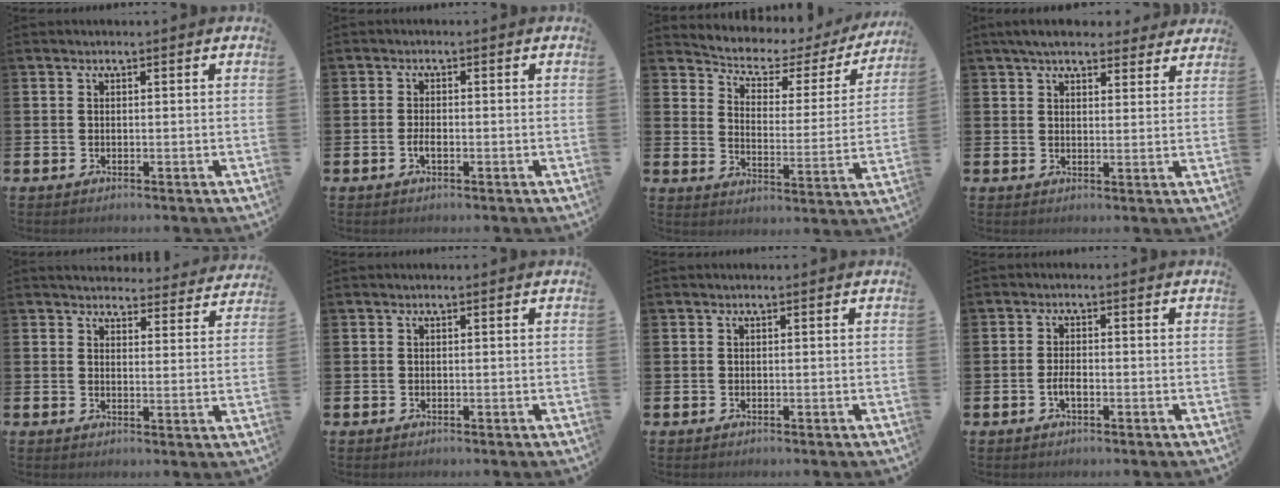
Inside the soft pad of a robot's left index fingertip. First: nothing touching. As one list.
[{"total": 1.5, "force": [-0.5, 0.7, 1.3], "torque": [-0.027, 0.002, -0.009]}, {"total": 4.5, "force": [3.8, 2.2, 1.1], "torque": [-0.052, -0.030, 0.056]}, {"total": 5.7, "force": [5.1, 1.7, 1.7], "torque": [-0.037, -0.017, 0.092]}, {"total": 4.2, "force": [4.0, 1.1, 0.1], "torque": [-0.004, -0.030, 0.070]}, {"total": 0.0}, {"total": 0.0}, {"total": 2.1, "force": [-0.7, 0.9, 1.8], "torque": [-0.030, 0.001, -0.015]}]